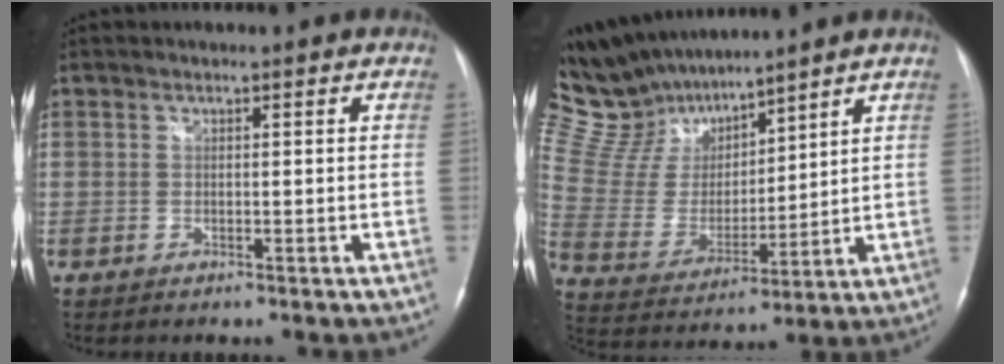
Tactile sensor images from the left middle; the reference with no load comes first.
{"total": 15.4, "force": [13.9, 4.5, 4.9], "torque": [-0.114, 0.020, 0.281]}